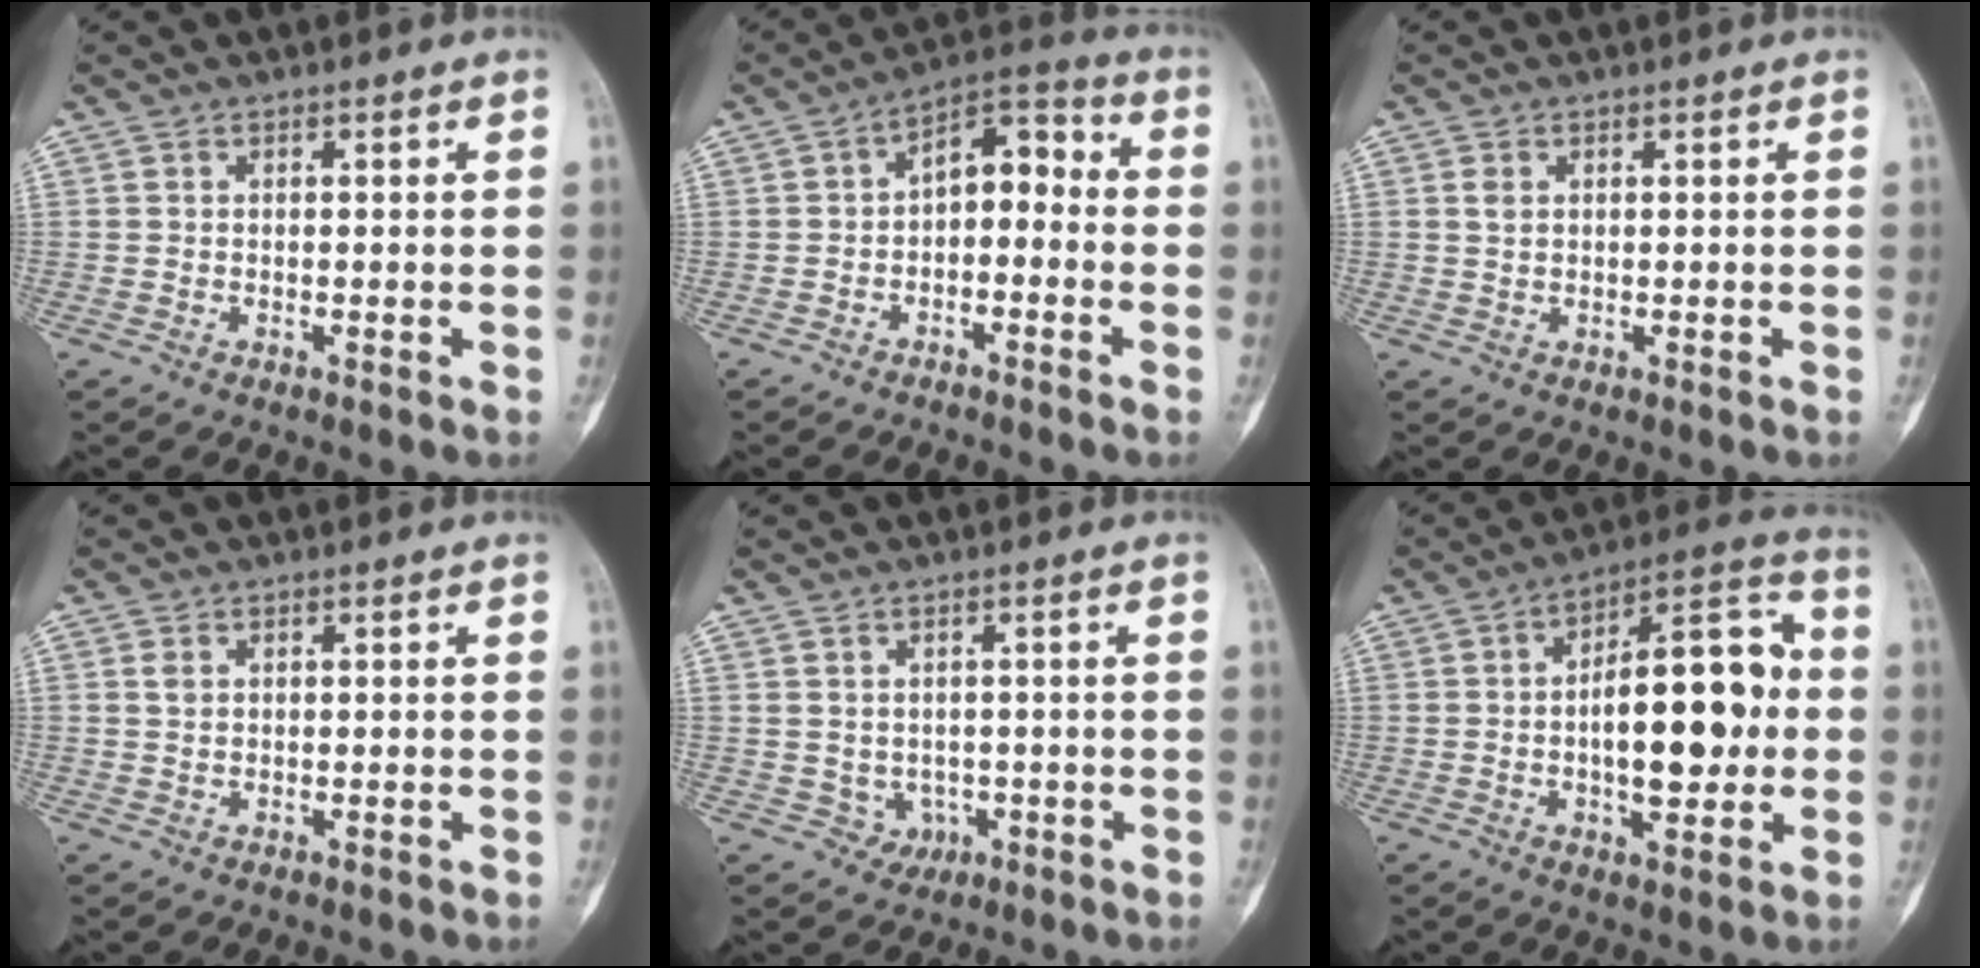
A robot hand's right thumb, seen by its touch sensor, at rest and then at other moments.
{"total": 8.4, "force": [-1.1, 5.0, 6.6], "torque": [-0.071, 0.046, -0.034]}
{"total": 1.6, "force": [0.5, 1.0, 1.0], "torque": [-0.015, -0.001, 0.011]}
{"total": 1.5, "force": [0.5, 1.0, 0.9], "torque": [-0.013, -0.001, 0.012]}
{"total": 3.1, "force": [-0.4, 2.9, 1.2], "torque": [-0.005, 0.003, 0.002]}
{"total": 18.9, "force": [-0.4, 8.4, 16.9], "torque": [-0.225, 0.029, -0.010]}